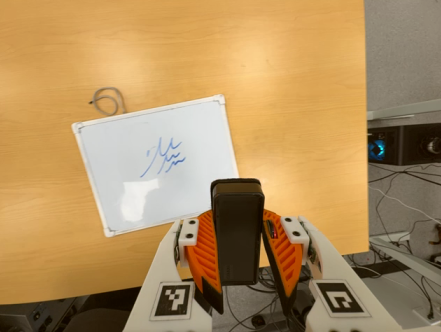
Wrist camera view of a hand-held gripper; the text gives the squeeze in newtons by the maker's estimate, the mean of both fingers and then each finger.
{"total": 8.7, "left": 7.3, "right": 10.0}